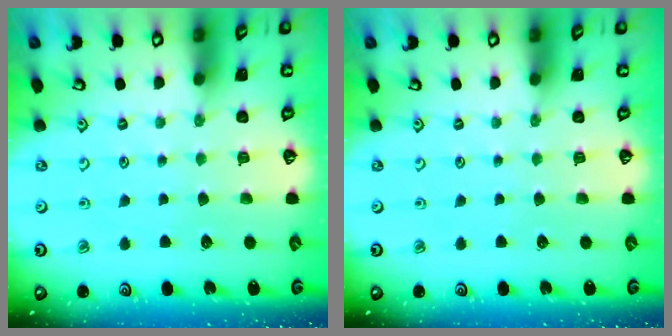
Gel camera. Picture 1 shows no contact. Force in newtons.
{"total": 0.0}